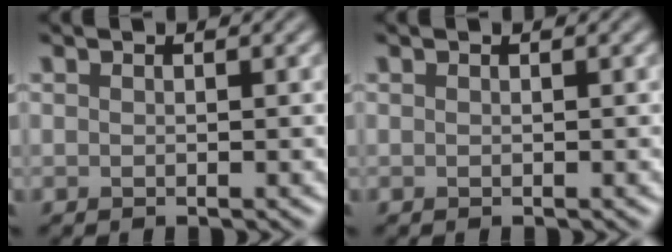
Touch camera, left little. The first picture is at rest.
{"total": 0.0}